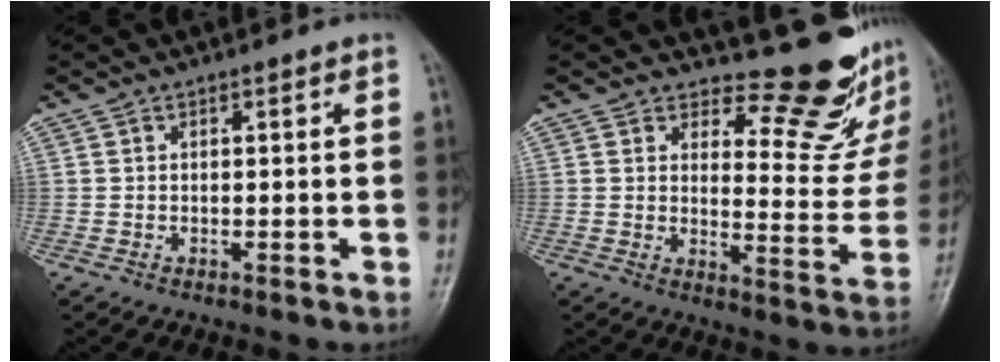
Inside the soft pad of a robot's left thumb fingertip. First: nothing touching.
{"total": 13.5, "force": [12.0, 4.5, 4.2], "torque": [-0.012, -0.132, 0.141]}